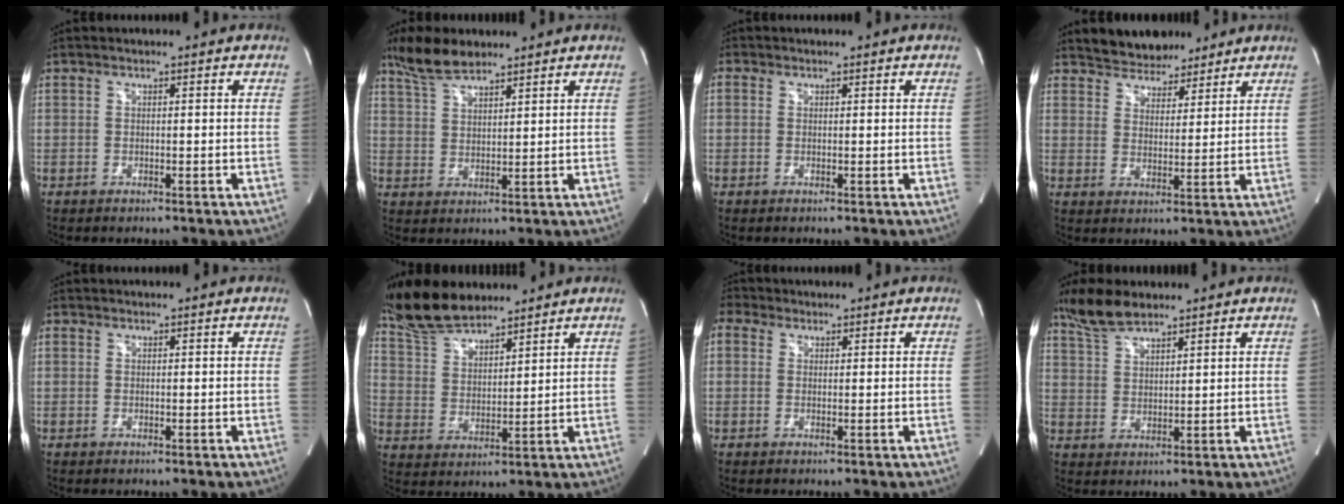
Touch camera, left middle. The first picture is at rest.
{"total": 7.1, "force": [5.9, 1.9, 3.5], "torque": [-0.078, 0.013, 0.118]}
{"total": 0.6, "force": [0.2, 0.6, 0.1], "torque": [0.002, -0.001, 0.002]}
{"total": 7.4, "force": [6.5, 3.0, 1.6], "torque": [-0.026, 0.009, 0.108]}
{"total": 0.0}
{"total": 11.2, "force": [9.9, 3.0, 4.3], "torque": [-0.094, 0.018, 0.193]}
{"total": 3.1, "force": [1.7, 2.4, 1.0], "torque": [-0.027, 0.026, 0.034]}
{"total": 7.0, "force": [5.8, 1.9, 3.4], "torque": [-0.078, 0.013, 0.119]}